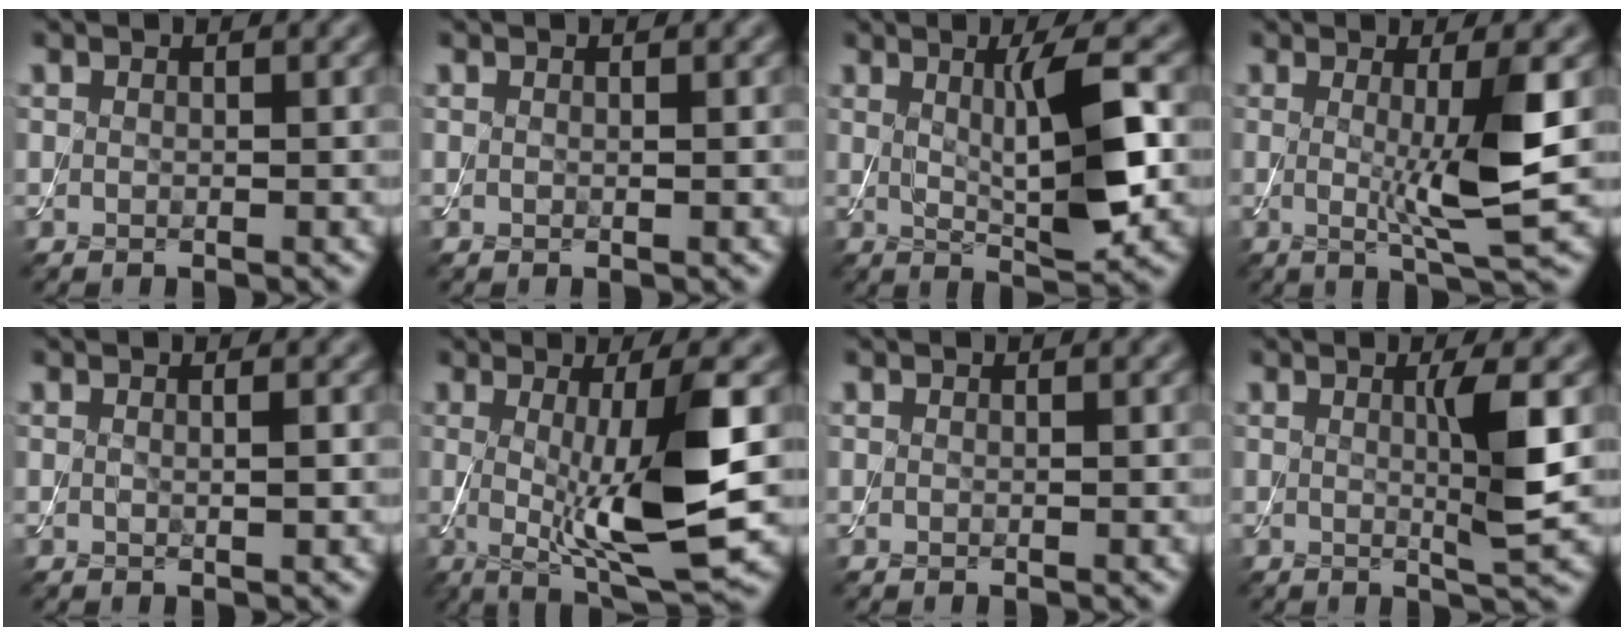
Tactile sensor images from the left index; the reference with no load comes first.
{"total": 0.0}
{"total": 6.2, "force": [0.7, 1.1, 6.1], "torque": [-0.098, -0.003, 0.017]}
{"total": 6.0, "force": [0.0, 0.8, 5.9], "torque": [-0.100, -0.012, 0.002]}
{"total": 1.0, "force": [0.1, 0.2, 0.9], "torque": [-0.012, 0.000, -0.001]}
{"total": 10.0, "force": [-0.2, 2.0, 9.8], "torque": [-0.152, -0.012, 0.007]}
{"total": 0.0}
{"total": 3.8, "force": [0.4, 0.3, 3.8], "torque": [-0.062, -0.007, 0.005]}